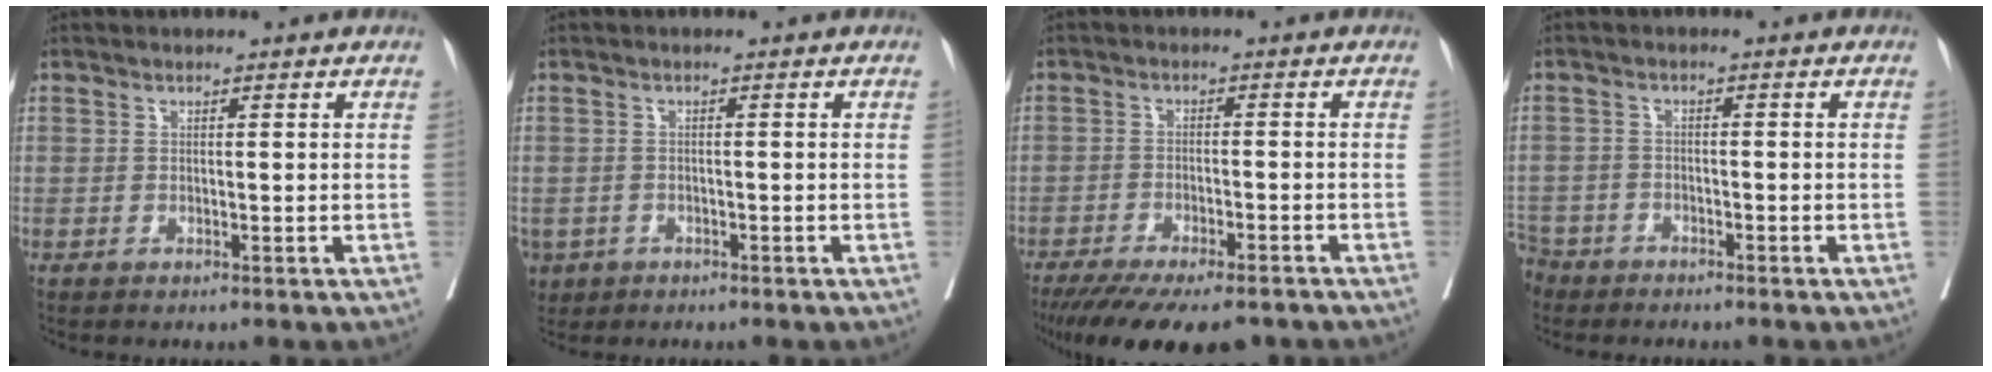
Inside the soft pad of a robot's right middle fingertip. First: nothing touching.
{"total": 3.9, "force": [-2.2, 3.1, 0.9], "torque": [-0.017, 0.001, -0.034]}
{"total": 15.3, "force": [-12.3, 3.9, 8.1], "torque": [-0.137, -0.026, -0.177]}
{"total": 5.5, "force": [-4.7, 2.7, 0.5], "torque": [-0.013, -0.005, -0.092]}